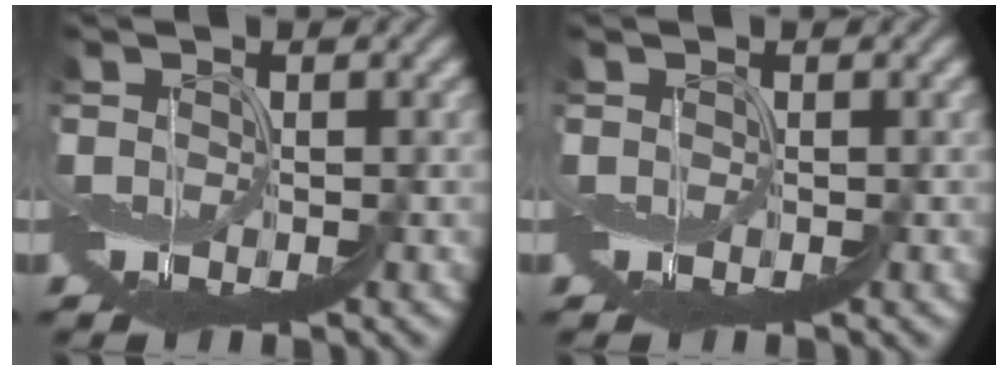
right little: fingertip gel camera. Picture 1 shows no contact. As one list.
[{"total": 0.0}]